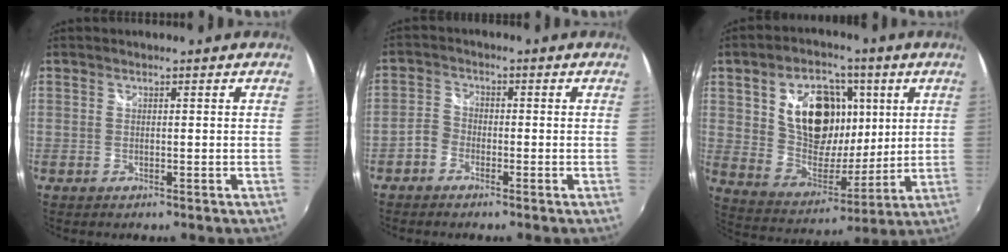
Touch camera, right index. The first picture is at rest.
{"total": 3.2, "force": [-2.1, 2.3, 0.9], "torque": [-0.020, 0.011, -0.043]}
{"total": 18.2, "force": [5.9, 12.2, 12.2], "torque": [-0.227, 0.024, 0.118]}